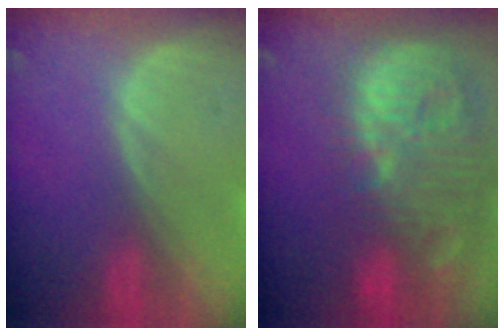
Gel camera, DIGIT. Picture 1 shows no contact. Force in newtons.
{"total": 14.4, "press": 12.5, "slide": 7.2}